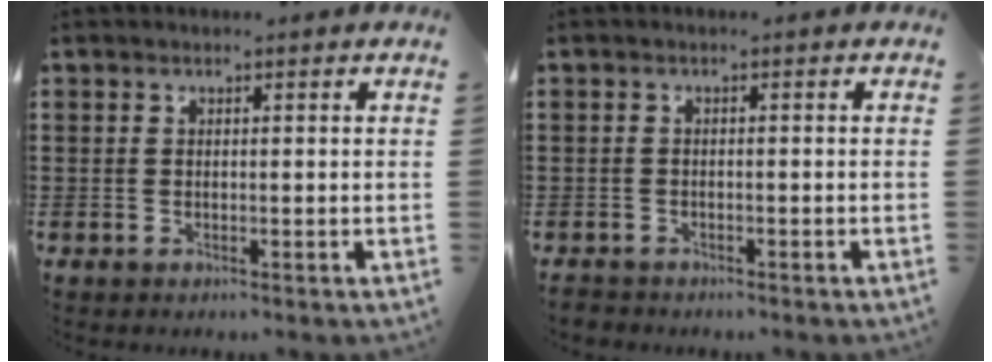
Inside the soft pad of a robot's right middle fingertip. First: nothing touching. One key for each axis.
{"total": 0.9, "fx": -0.8, "fy": 0.3, "fz": 0.0, "tx": -0.002, "ty": 0.000, "tz": -0.018}